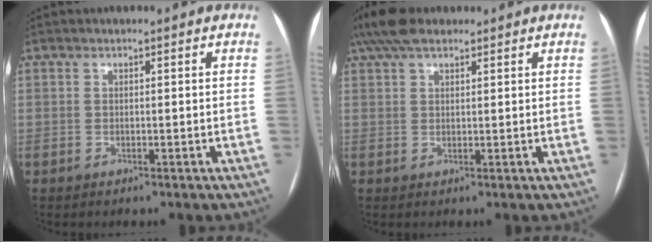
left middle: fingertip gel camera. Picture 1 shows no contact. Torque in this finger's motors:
{"motor_torque": [0.57, -0.74, 0.20, 0.09]}